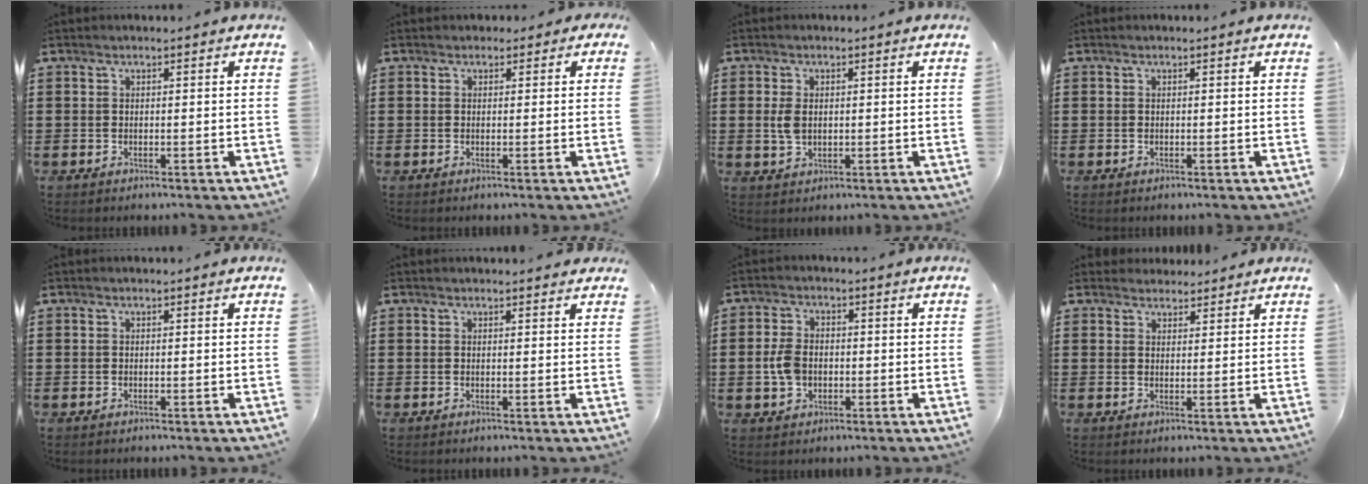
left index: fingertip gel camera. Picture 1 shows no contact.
{"total": 0.9, "force": [0.1, 0.9, 0.3], "torque": [-0.009, 0.007, 0.000]}
{"total": 3.2, "force": [0.3, 2.0, 2.5], "torque": [-0.068, 0.001, 0.000]}
{"total": 0.0}
{"total": 0.0}
{"total": 0.9, "force": [0.9, 0.1, 0.3], "torque": [0.001, -0.003, 0.015]}
{"total": 4.6, "force": [-0.5, 3.3, 3.3], "torque": [-0.095, -0.001, -0.017]}
{"total": 2.3, "force": [2.2, 0.9, -0.1], "torque": [-0.003, 0.002, 0.042]}